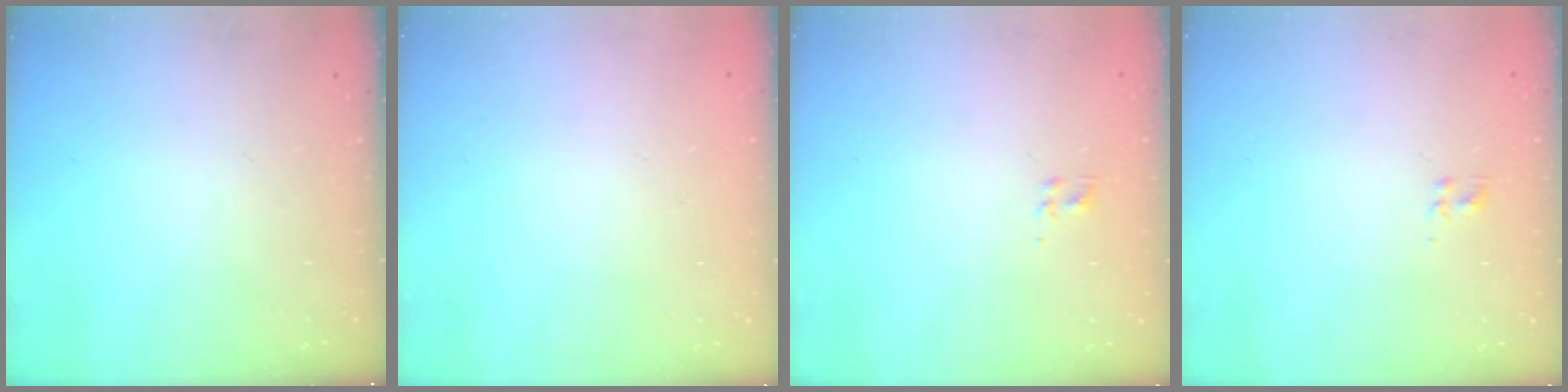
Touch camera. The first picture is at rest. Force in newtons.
{"total": 1.7, "press": 1.6, "slide": 0.2}
{"total": 1.9, "press": 1.5, "slide": 1.1}
{"total": 1.9, "press": 1.5, "slide": 1.1}